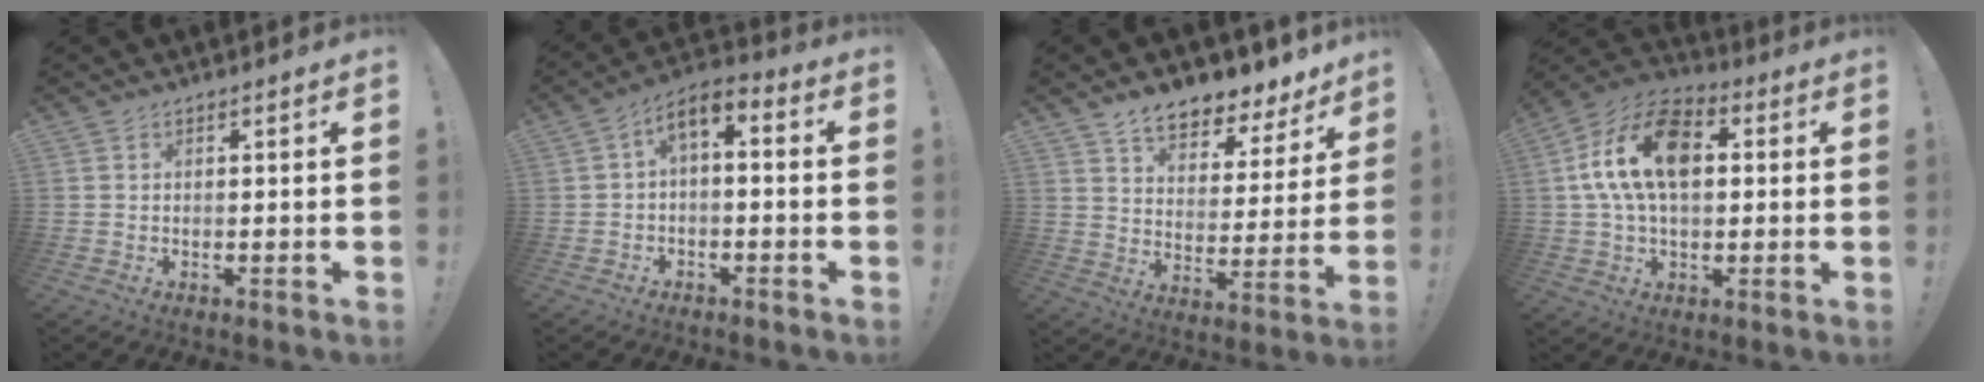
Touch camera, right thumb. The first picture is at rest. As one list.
[{"total": 4.2, "force": [-0.1, 2.1, 3.6], "torque": [-0.057, -0.001, 0.000]}, {"total": 9.1, "force": [7.8, 3.2, 3.4], "torque": [-0.051, -0.070, 0.137]}, {"total": 18.0, "force": [3.7, 11.1, 13.7], "torque": [-0.239, 0.009, 0.065]}]